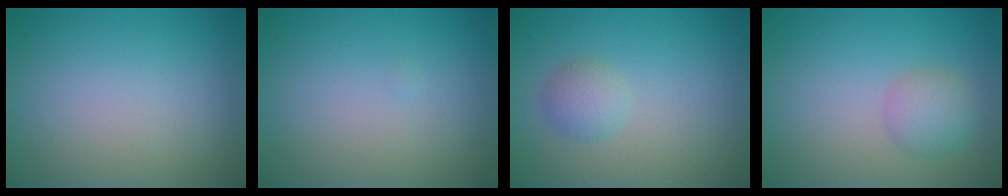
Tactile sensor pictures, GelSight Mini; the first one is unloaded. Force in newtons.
{"total": 0.0}
{"total": 1.8, "press": 1.8, "slide": 0.1}
{"total": 2.5, "press": 2.5, "slide": 0.0}